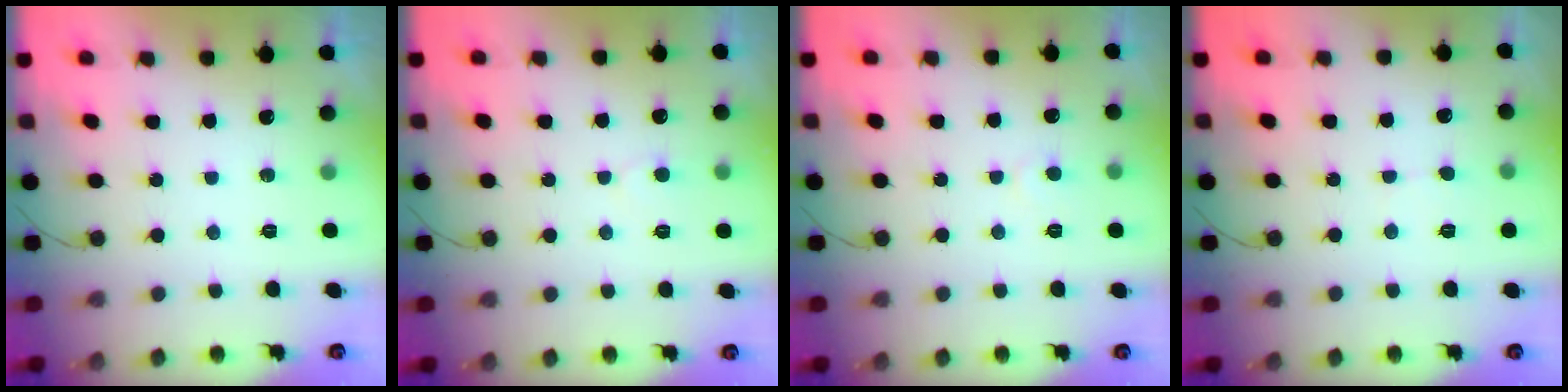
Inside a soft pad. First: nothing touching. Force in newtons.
{"total": 4.5, "press": 4.4, "slide": 0.3}
{"total": 3.9, "press": 3.9, "slide": 0.4}
{"total": 2.9, "press": 2.9, "slide": 0.3}